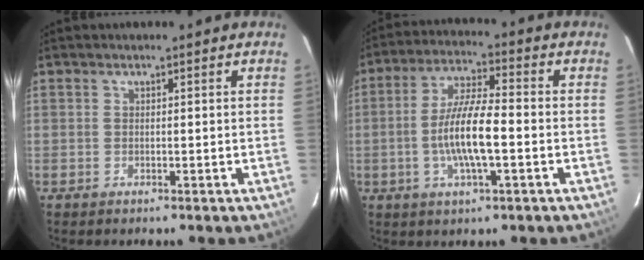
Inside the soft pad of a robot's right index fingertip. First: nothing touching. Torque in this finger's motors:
{"motor_torque": [1.10, -0.52, 0.70, 0.21]}